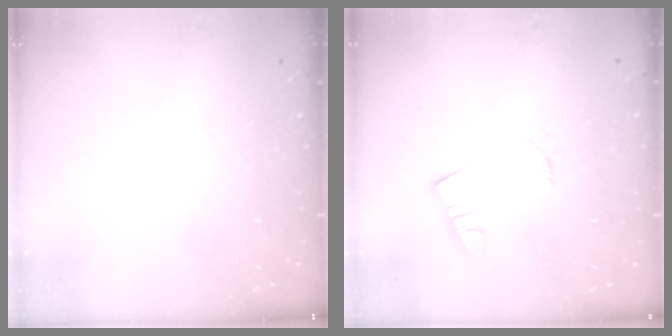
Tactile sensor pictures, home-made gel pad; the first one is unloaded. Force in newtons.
{"total": 1.4, "press": 1.4, "slide": 0.1}